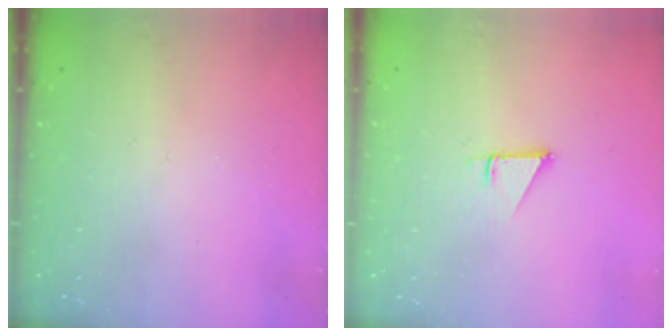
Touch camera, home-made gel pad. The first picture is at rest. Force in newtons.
{"total": 1.0, "press": 1.0, "slide": 0.1}